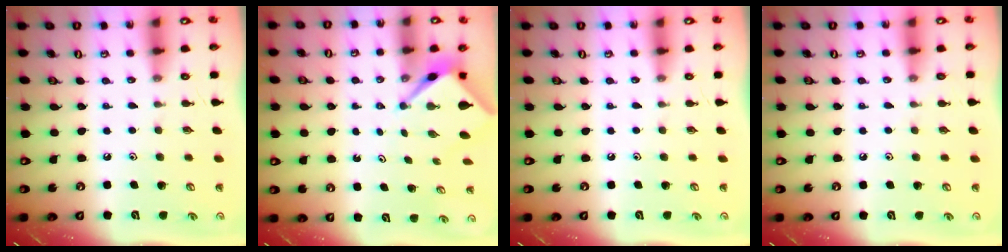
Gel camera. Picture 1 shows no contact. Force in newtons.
{"total": 3.2, "press": 3.2, "slide": 0.2}
{"total": 0.0}
{"total": 2.4, "press": 2.4, "slide": 0.4}